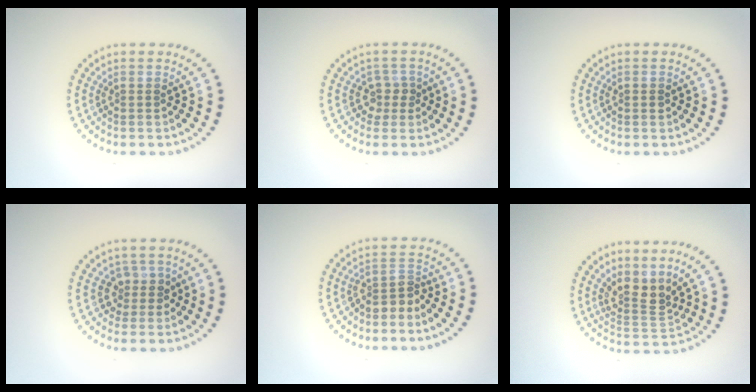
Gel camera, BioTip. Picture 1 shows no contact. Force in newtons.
{"total": 1.7, "press": 1.3, "slide": 1.1}
{"total": 0.7, "press": 0.7, "slide": 0.1}
{"total": 2.0, "press": 1.5, "slide": 1.3}
{"total": 2.0, "press": 1.4, "slide": 1.4}
{"total": 3.1, "press": 2.2, "slide": 2.2}